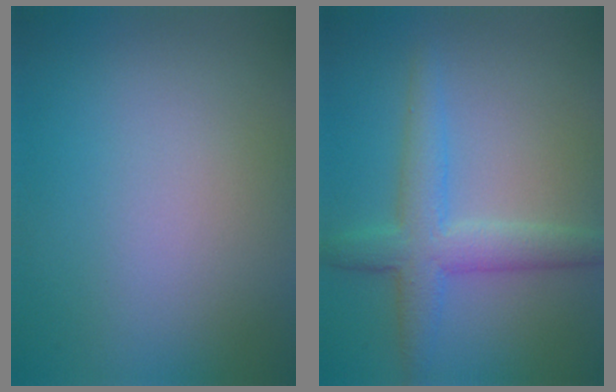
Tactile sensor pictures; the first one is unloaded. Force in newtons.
{"total": 4.5, "press": 4.5, "slide": 0.1}